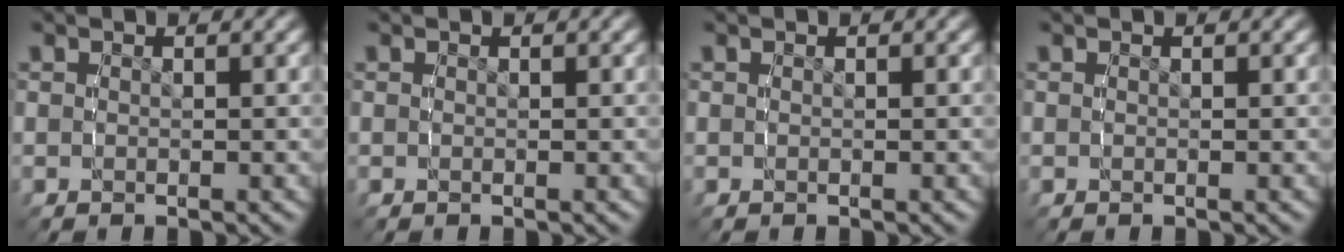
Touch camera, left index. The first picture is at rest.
{"total": 0.0}
{"total": 0.0}
{"total": 0.0}